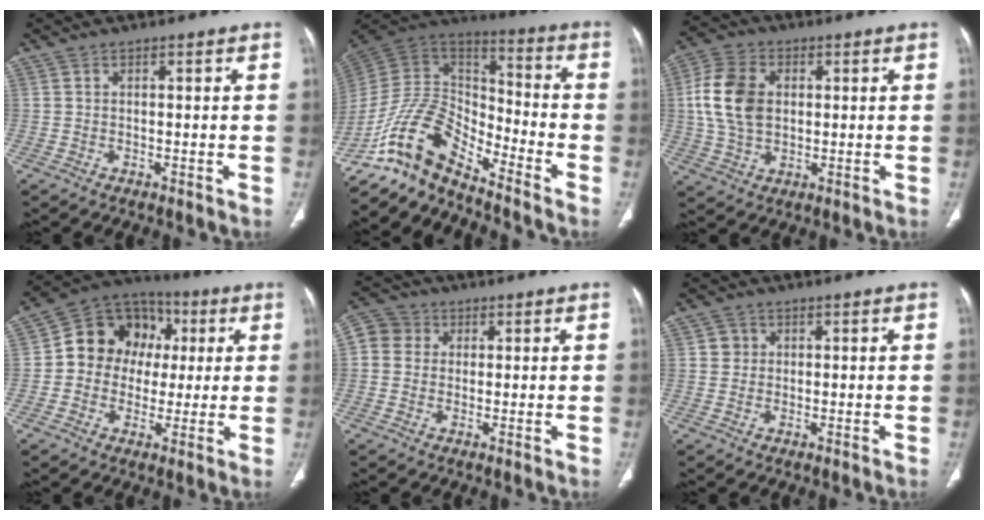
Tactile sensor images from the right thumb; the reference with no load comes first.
{"total": 14.0, "force": [-11.2, 5.1, 6.7], "torque": [-0.119, 0.099, -0.223]}
{"total": 11.5, "force": [1.5, 8.1, 8.0], "torque": [-0.150, 0.006, 0.028]}
{"total": 14.2, "force": [1.4, 12.4, 6.8], "torque": [-0.063, 0.027, 0.013]}
{"total": 7.6, "force": [1.6, 7.0, 2.5], "torque": [-0.040, 0.018, 0.025]}
{"total": 2.1, "force": [0.5, 2.0, 0.4], "torque": [0.007, 0.001, 0.006]}